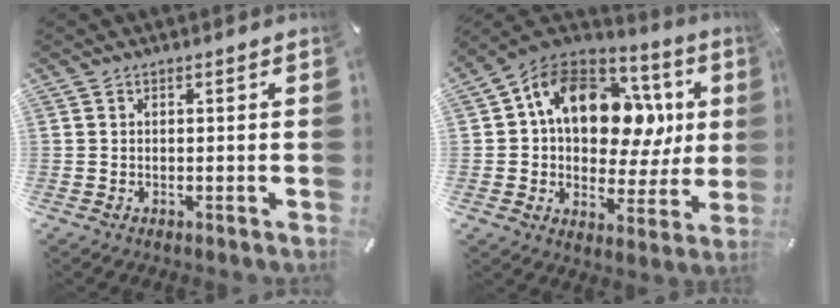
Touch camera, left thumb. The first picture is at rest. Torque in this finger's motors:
{"motor_torque": [2.47, 2.54, 1.87, -0.89, 0.34]}